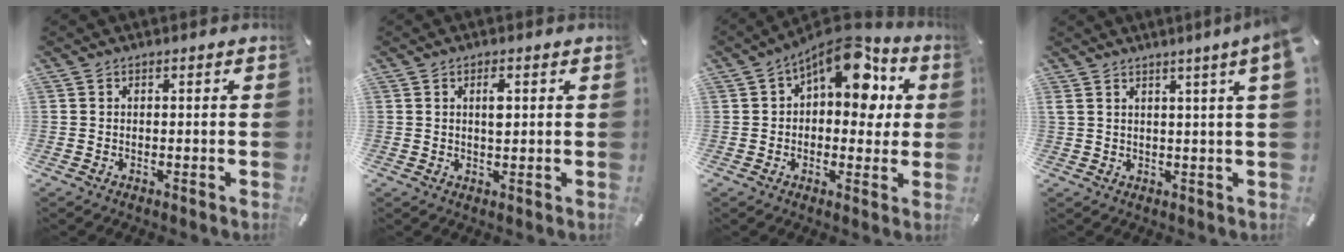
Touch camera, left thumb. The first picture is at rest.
{"total": 2.7, "force": [0.7, 0.9, 2.4], "torque": [-0.042, 0.000, 0.008]}
{"total": 13.9, "force": [6.7, 7.7, 9.4], "torque": [-0.123, -0.041, 0.112]}
{"total": 5.3, "force": [2.7, -0.3, 4.6], "torque": [-0.084, -0.006, 0.044]}